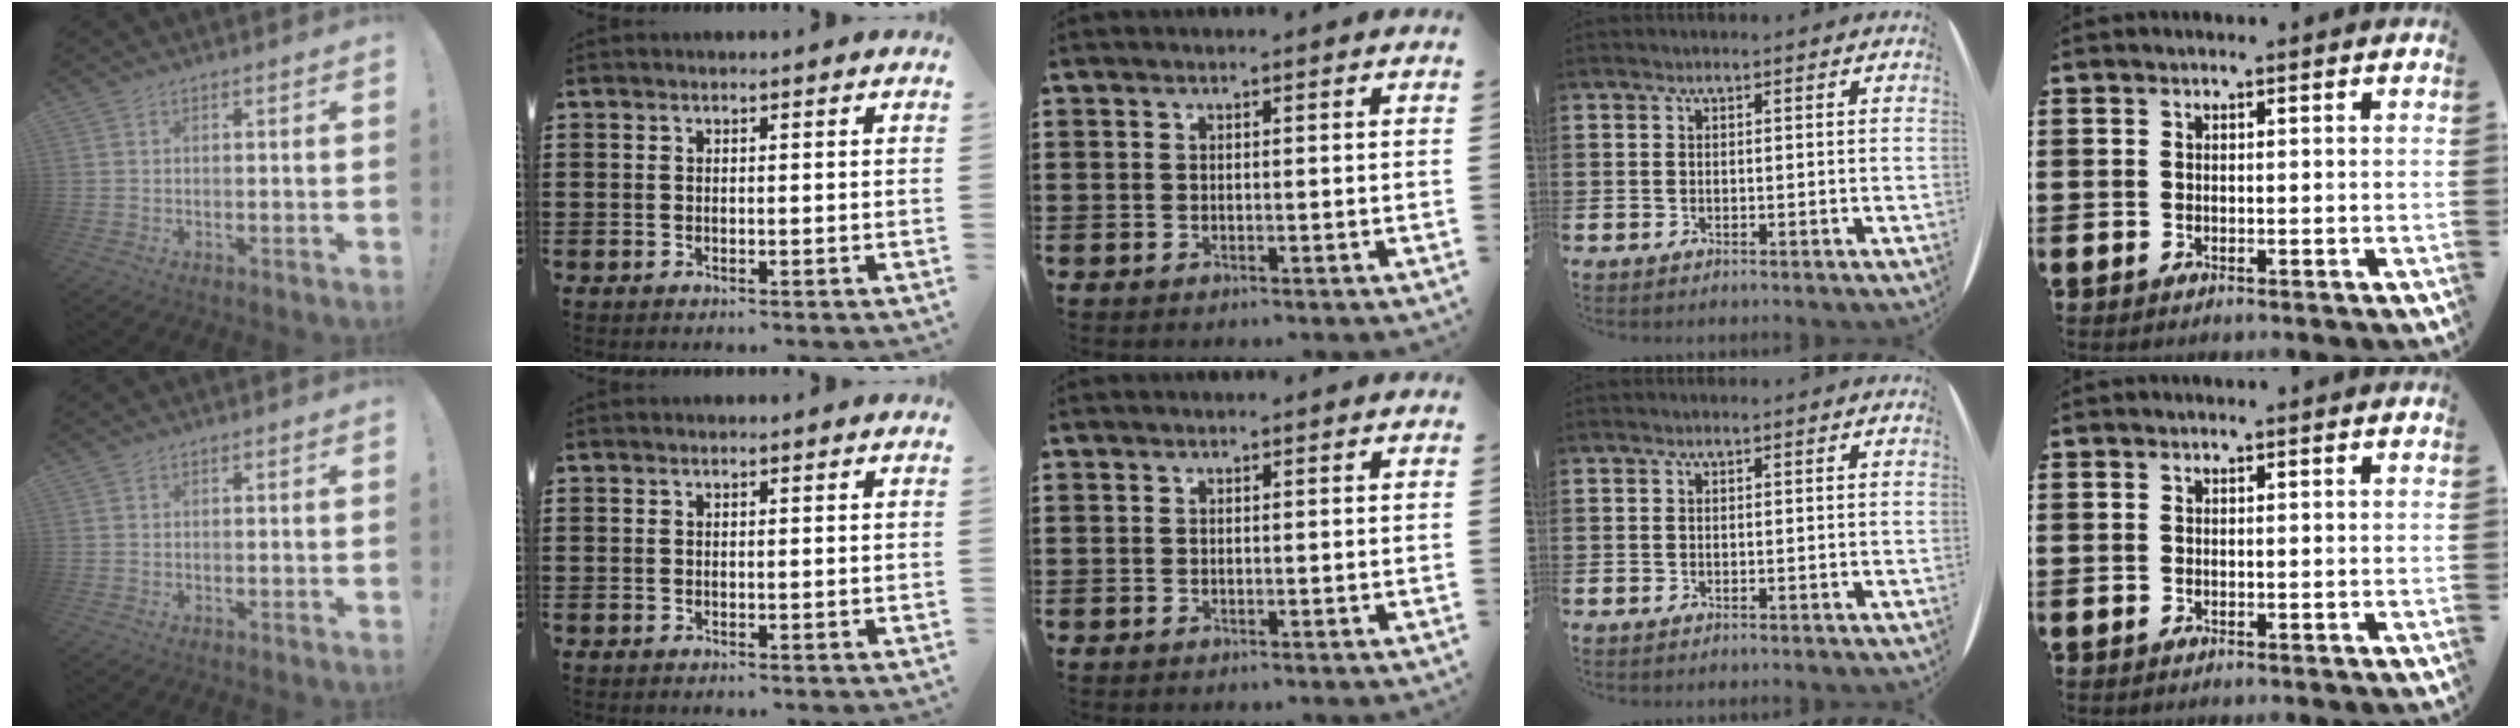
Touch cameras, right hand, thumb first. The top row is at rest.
{}